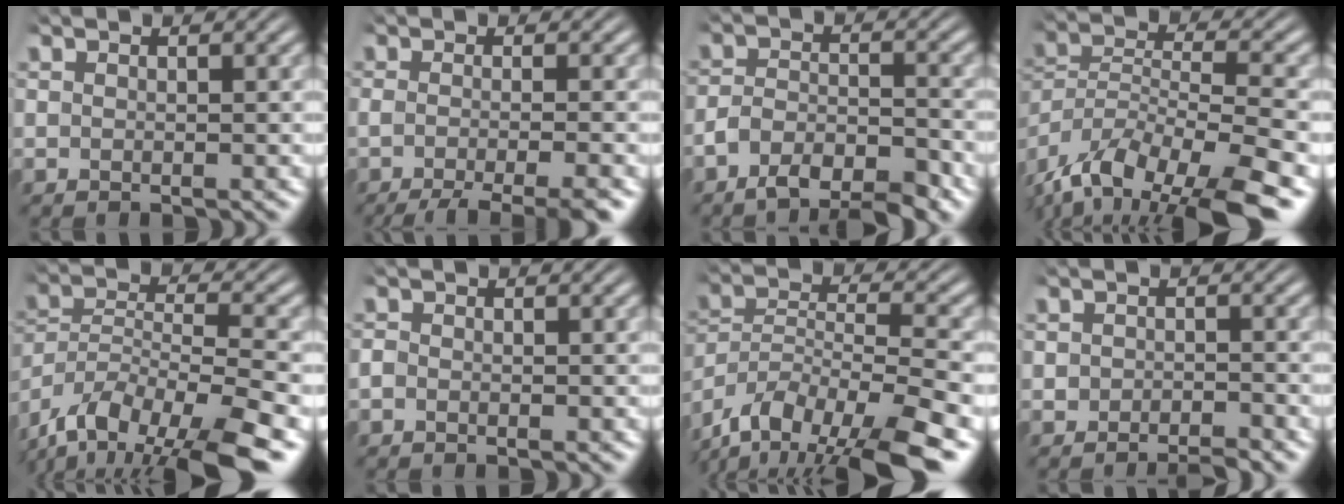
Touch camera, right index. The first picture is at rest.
{"total": 9.5, "force": [-7.5, 3.0, 5.0], "torque": [-0.071, -0.027, -0.102]}
{"total": 6.3, "force": [-4.8, 3.0, 2.8], "torque": [-0.042, -0.012, -0.085]}
{"total": 8.7, "force": [-4.0, 4.6, 6.2], "torque": [-0.130, -0.039, -0.052]}
{"total": 9.0, "force": [-4.0, 5.4, 6.0], "torque": [-0.128, -0.036, -0.054]}
{"total": 1.0, "force": [-0.5, 0.7, 0.4], "torque": [-0.013, -0.007, -0.009]}
{"total": 9.7, "force": [-4.7, 6.1, 6.0], "torque": [-0.126, -0.037, -0.066]}
{"total": 1.8, "force": [-1.7, 0.4, 0.5], "torque": [-0.005, -0.006, -0.027]}